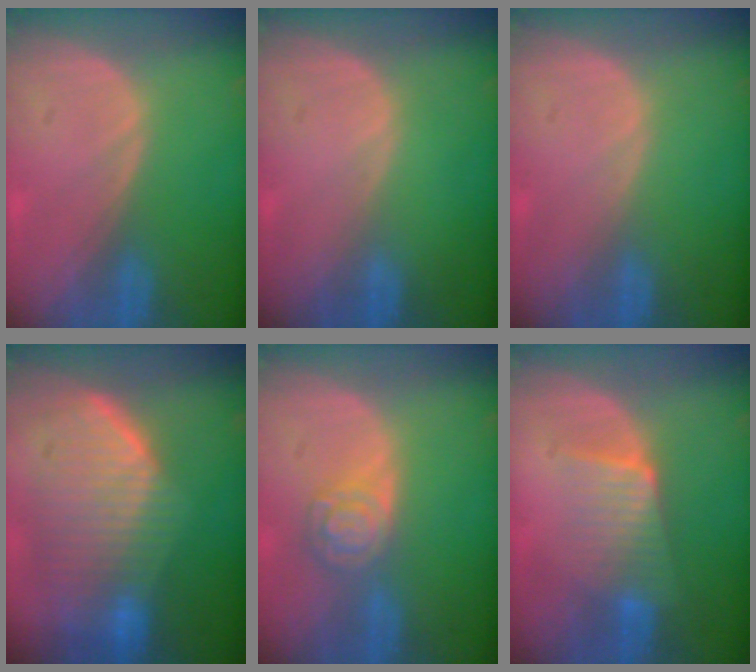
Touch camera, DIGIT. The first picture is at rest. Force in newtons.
{"total": 0.0}
{"total": 0.0}
{"total": 10.2, "press": 9.0, "slide": 4.9}
{"total": 5.3, "press": 4.6, "slide": 2.6}
{"total": 5.8, "press": 5.5, "slide": 1.7}